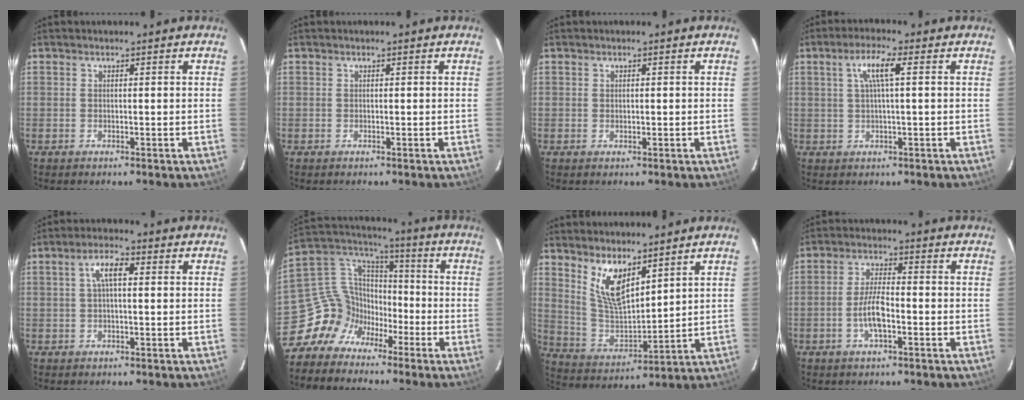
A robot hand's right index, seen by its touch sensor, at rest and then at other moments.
{"total": 0.0}
{"total": 0.6, "force": [0.2, 0.4, 0.4], "torque": [-0.005, 0.001, 0.005]}
{"total": 5.0, "force": [1.3, 0.3, 4.8], "torque": [-0.091, 0.005, 0.024]}
{"total": 4.5, "force": [0.9, 1.5, 4.1], "torque": [-0.081, 0.014, 0.018]}
{"total": 11.2, "force": [-7.4, 8.2, 1.9], "torque": [-0.053, 0.053, -0.146]}
{"total": 12.3, "force": [7.1, 5.6, 8.4], "torque": [-0.157, 0.000, 0.152]}
{"total": 5.9, "force": [-2.0, 1.7, 5.3], "torque": [-0.107, 0.003, -0.039]}